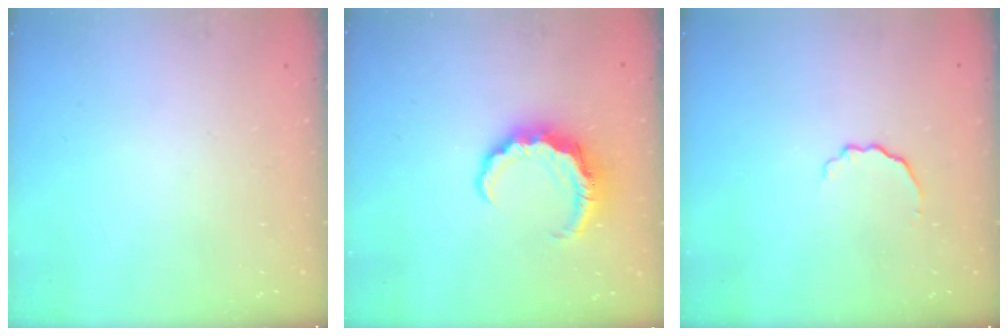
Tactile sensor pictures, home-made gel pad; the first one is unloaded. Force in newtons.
{"total": 7.7, "press": 7.6, "slide": 1.1}
{"total": 3.2, "press": 3.1, "slide": 0.8}